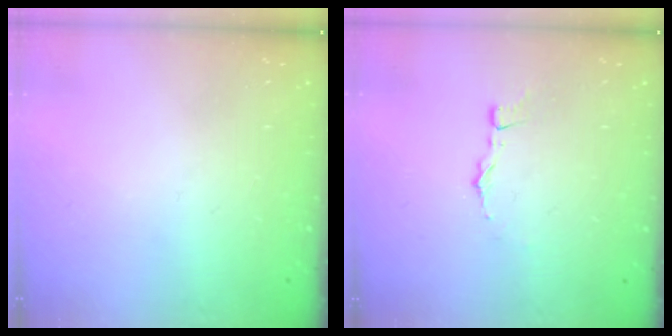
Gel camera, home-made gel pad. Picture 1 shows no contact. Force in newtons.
{"total": 2.6, "press": 2.6, "slide": 0.2}